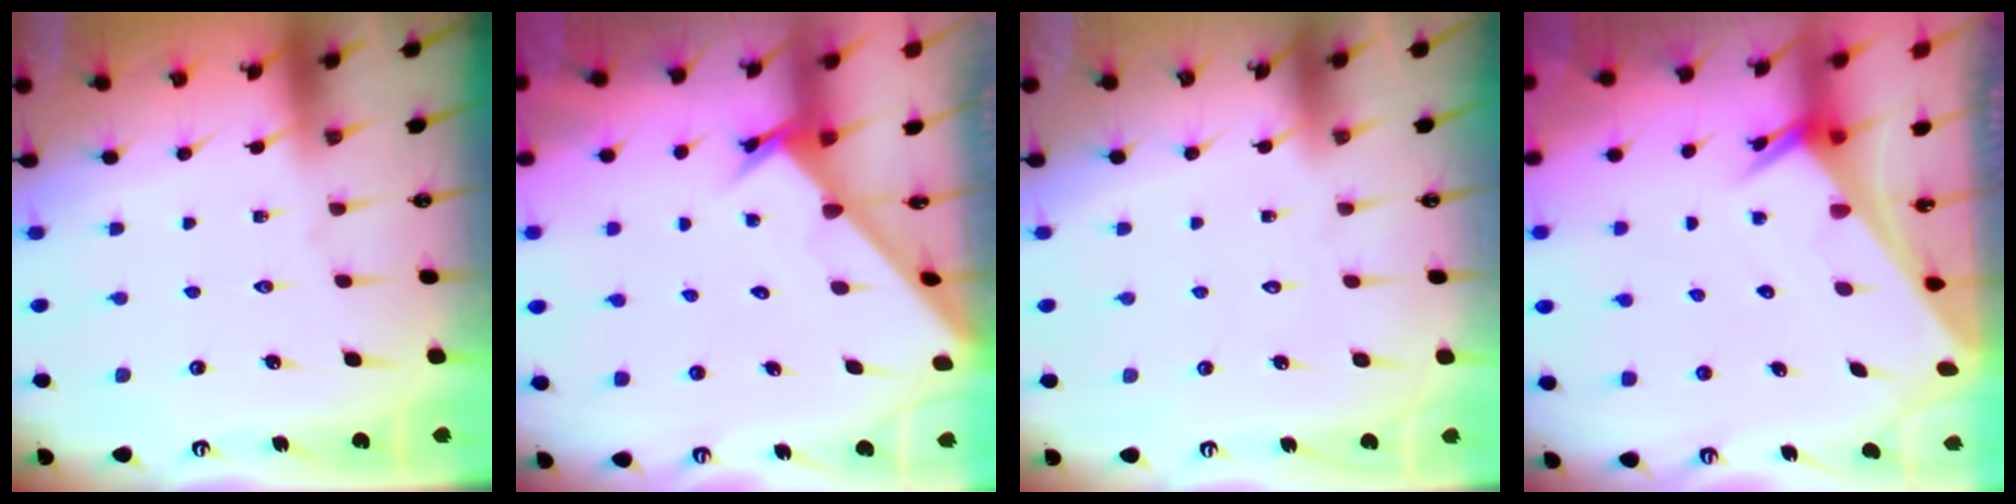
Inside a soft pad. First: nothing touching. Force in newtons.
{"total": 2.8, "press": 2.8, "slide": 0.3}
{"total": 1.8, "press": 1.7, "slide": 0.1}
{"total": 2.4, "press": 2.4, "slide": 0.2}